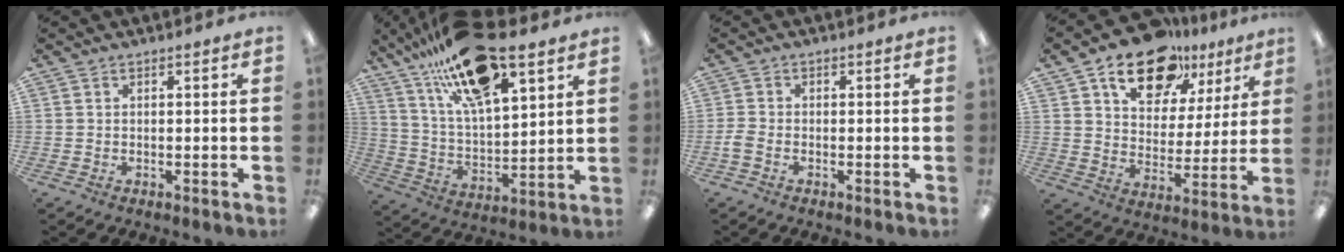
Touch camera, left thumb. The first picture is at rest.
{"total": 21.3, "force": [14.6, 6.9, 13.9], "torque": [-0.249, -0.067, 0.251]}
{"total": 2.0, "force": [-0.9, 1.1, 1.3], "torque": [-0.029, 0.000, -0.016]}
{"total": 16.8, "force": [11.3, 9.5, 8.0], "torque": [-0.118, -0.060, 0.199]}